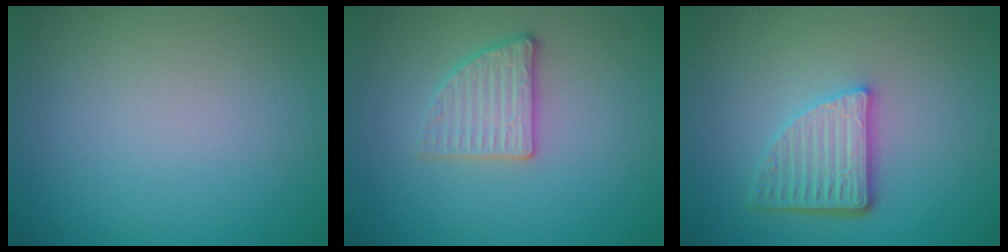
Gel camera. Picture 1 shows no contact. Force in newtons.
{"total": 2.7, "press": 2.6, "slide": 0.8}
{"total": 4.6, "press": 3.5, "slide": 3.0}